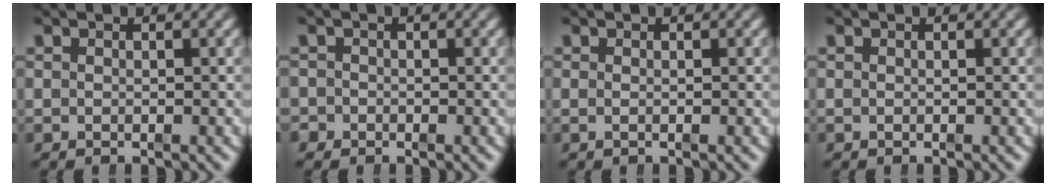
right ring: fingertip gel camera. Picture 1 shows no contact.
{"total": 1.5, "force": [-1.0, 1.1, -0.3], "torque": [0.007, -0.008, -0.017]}
{"total": 0.5, "force": [-0.1, -0.2, 0.5], "torque": [-0.007, -0.001, -0.001]}
{"total": 0.0}